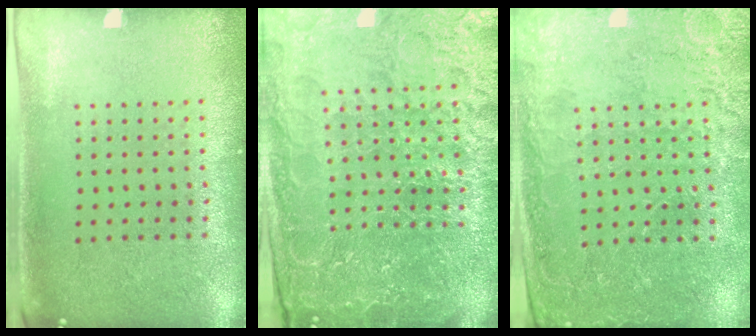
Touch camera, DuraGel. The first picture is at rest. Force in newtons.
{"total": 5.7, "press": 5.1, "slide": 2.4}
{"total": 2.8, "press": 2.8, "slide": 0.2}